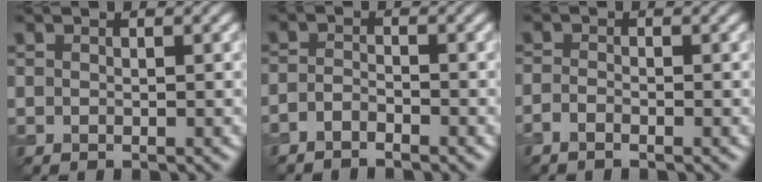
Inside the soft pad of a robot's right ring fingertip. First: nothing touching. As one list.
[{"total": 1.4, "force": [-1.4, 0.1, 0.2], "torque": [-0.007, -0.002, -0.035]}, {"total": 0.9, "force": [-0.9, 0.0, 0.3], "torque": [-0.007, -0.003, -0.023]}]